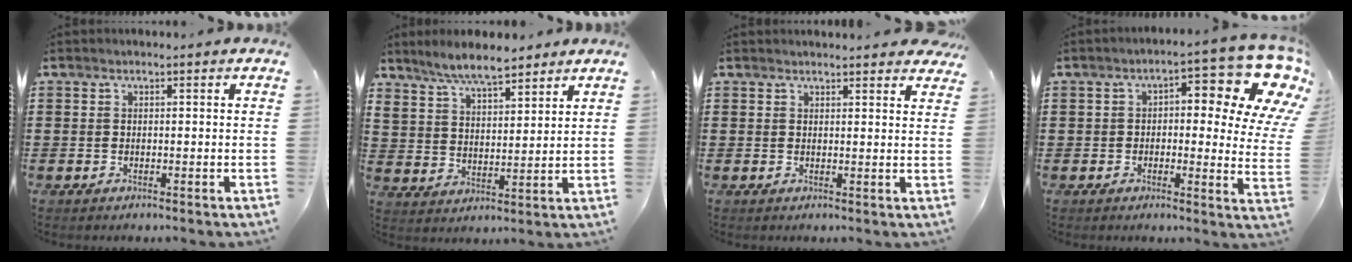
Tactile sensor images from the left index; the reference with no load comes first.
{"total": 6.7, "force": [6.1, 1.3, 2.5], "torque": [-0.067, -0.012, 0.113]}
{"total": 2.1, "force": [2.0, 0.2, 0.3], "torque": [-0.003, -0.002, 0.038]}
{"total": 13.5, "force": [6.3, 5.0, 10.9], "torque": [-0.149, -0.043, 0.101]}